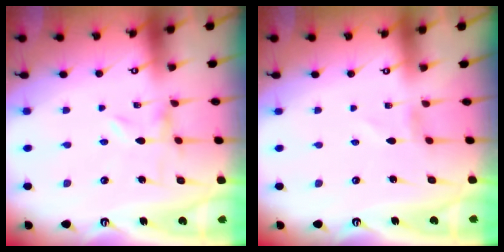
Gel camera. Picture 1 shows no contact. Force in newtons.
{"total": 0.8, "press": 0.8, "slide": 0.1}